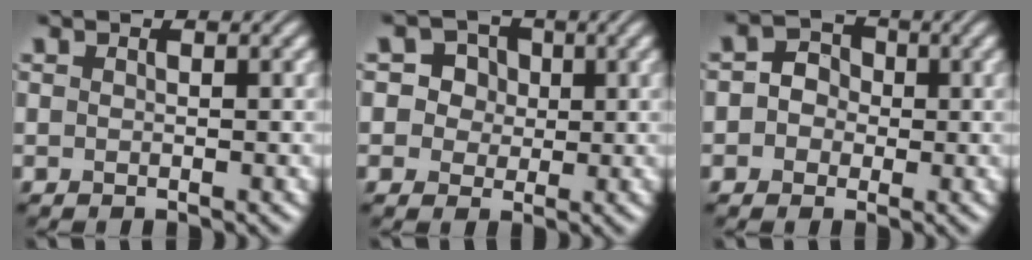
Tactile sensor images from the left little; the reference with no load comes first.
{"total": 4.2, "force": [1.6, 3.6, 1.4], "torque": [-0.016, 0.014, 0.015]}
{"total": 2.6, "force": [-0.2, 2.4, 1.0], "torque": [0.006, 0.005, -0.011]}